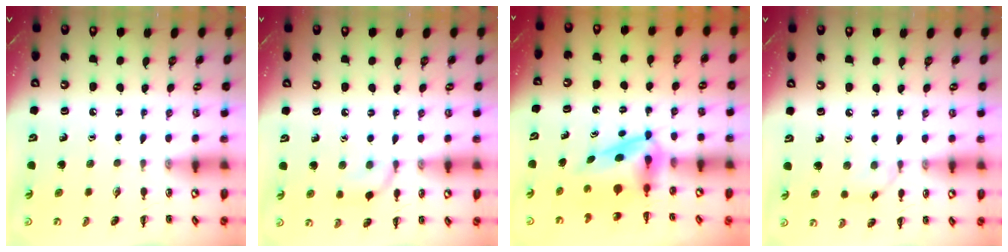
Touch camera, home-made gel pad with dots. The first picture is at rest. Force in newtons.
{"total": 7.1, "press": 7.0, "slide": 1.2}
{"total": 5.6, "press": 5.5, "slide": 0.9}
{"total": 4.1, "press": 4.0, "slide": 0.8}